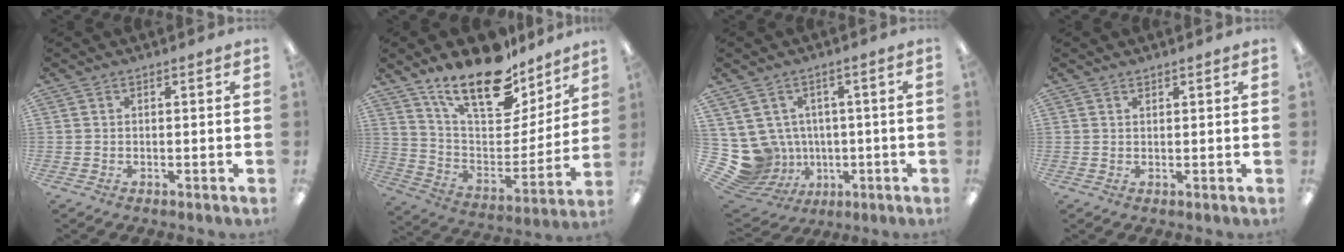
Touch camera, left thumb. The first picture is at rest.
{"total": 21.8, "force": [16.9, 8.5, 10.8], "torque": [-0.183, -0.115, 0.296]}
{"total": 9.8, "force": [-0.7, 9.4, 2.8], "torque": [-0.111, -0.011, -0.001]}
{"total": 0.9, "force": [0.9, 0.3, 0.2], "torque": [-0.005, -0.001, 0.016]}